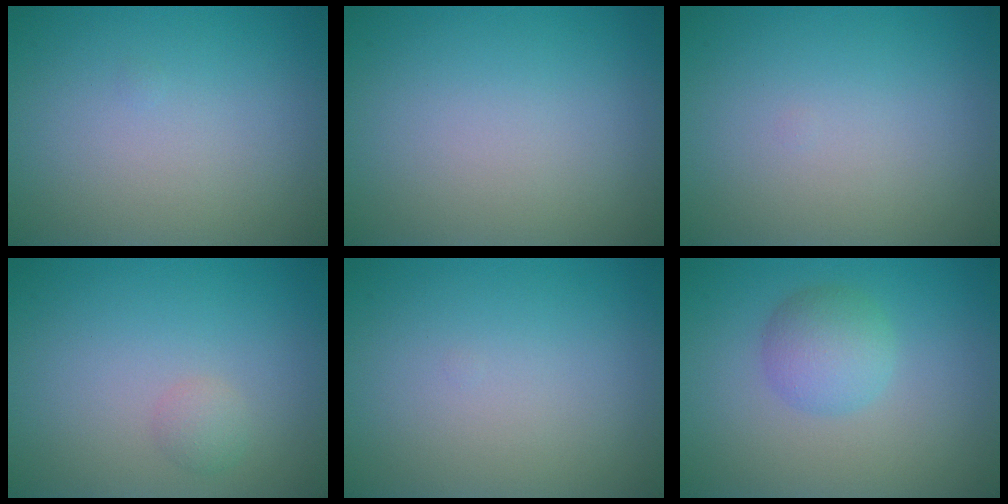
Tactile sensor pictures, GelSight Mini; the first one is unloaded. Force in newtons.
{"total": 0.0}
{"total": 0.0}
{"total": 1.1, "press": 1.1, "slide": 0.1}
{"total": 0.0}
{"total": 3.1, "press": 3.1, "slide": 0.0}